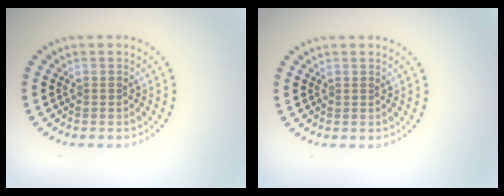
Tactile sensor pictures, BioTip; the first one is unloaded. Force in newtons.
{"total": 0.0}